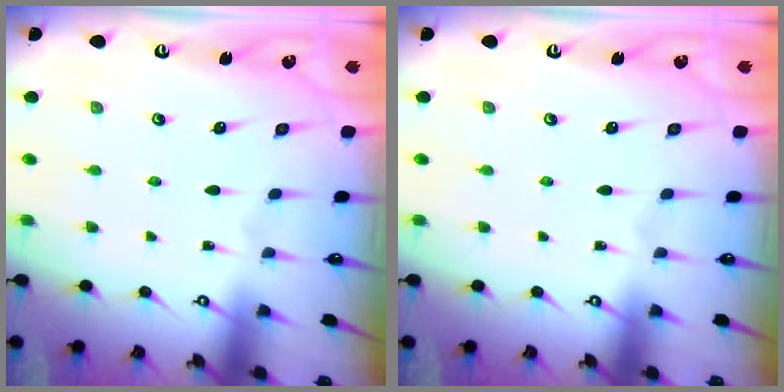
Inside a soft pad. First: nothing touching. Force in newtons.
{"total": 0.0}